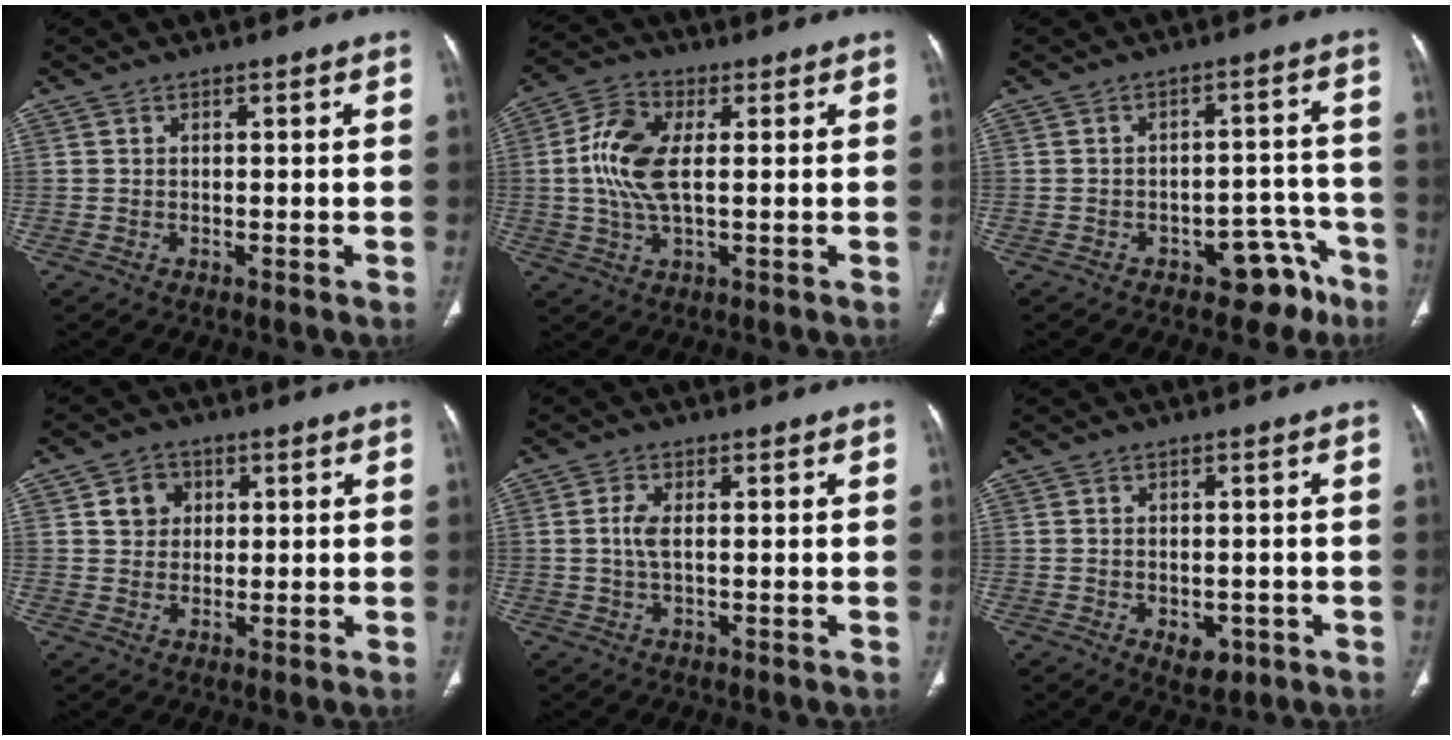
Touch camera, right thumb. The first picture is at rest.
{"total": 10.1, "force": [0.9, 4.9, 8.8], "torque": [-0.196, 0.008, 0.015]}
{"total": 8.1, "force": [-5.2, 4.8, 3.8], "torque": [-0.006, 0.056, -0.066]}
{"total": 4.8, "force": [1.4, 4.2, 1.8], "torque": [-0.007, -0.002, 0.022]}
{"total": 5.8, "force": [0.4, 2.6, 5.2], "torque": [-0.126, 0.004, 0.004]}
{"total": 4.5, "force": [-1.6, 2.9, 3.0], "torque": [-0.027, 0.006, -0.012]}